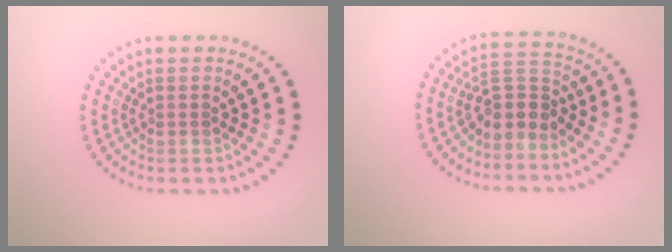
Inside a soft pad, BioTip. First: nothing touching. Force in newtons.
{"total": 3.5, "press": 3.1, "slide": 1.7}